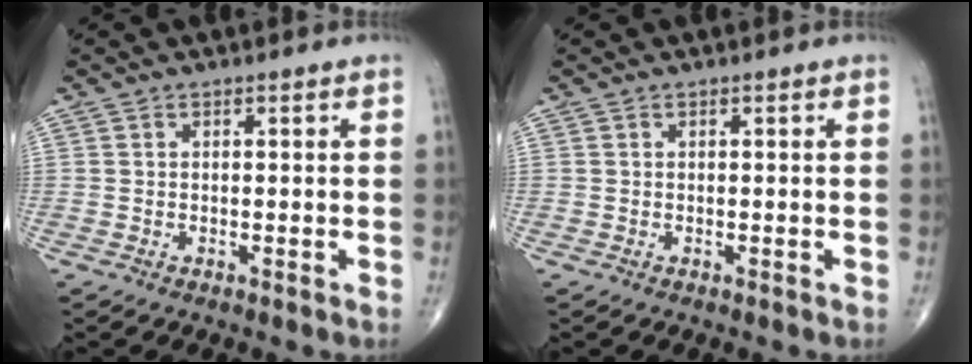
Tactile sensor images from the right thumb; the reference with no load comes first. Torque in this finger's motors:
{"motor_torque": [-0.01, 0.00, -0.18, 0.18, 0.00]}